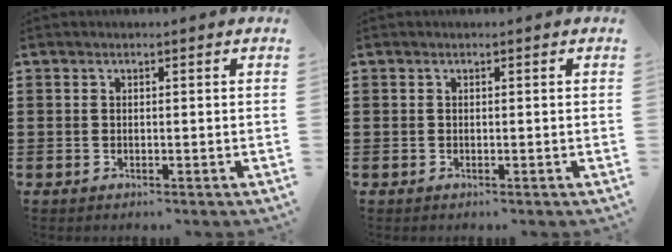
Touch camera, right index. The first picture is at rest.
{"total": 0.0}